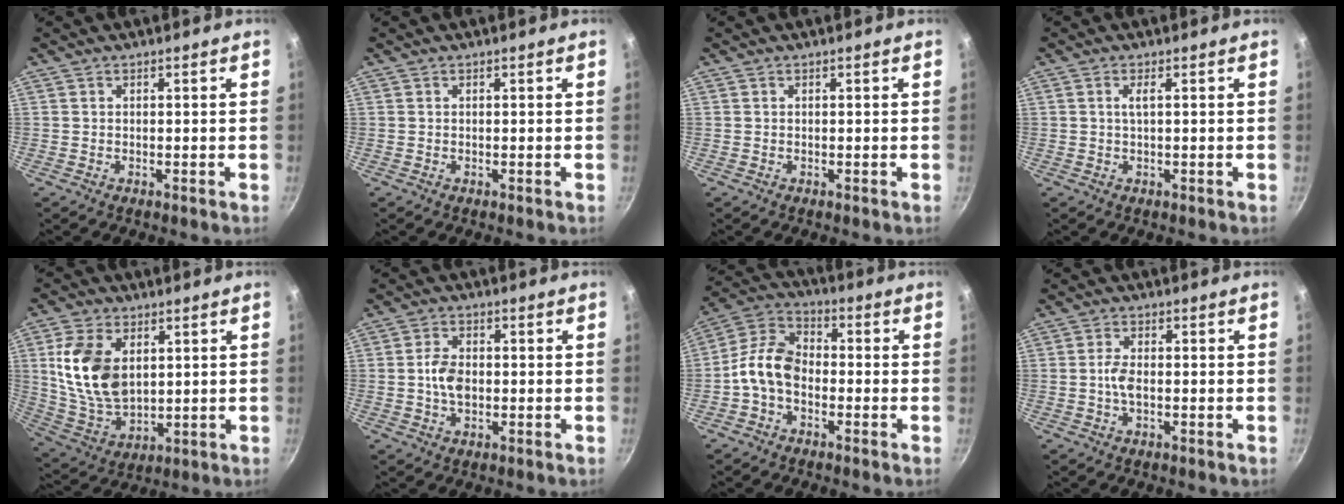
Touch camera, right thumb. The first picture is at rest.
{"total": 0.0}
{"total": 0.0}
{"total": 1.5, "force": [0.3, 0.2, 1.5], "torque": [-0.032, 0.001, 0.006]}
{"total": 15.0, "force": [3.4, 9.6, 11.0], "torque": [-0.195, -0.022, 0.077]}
{"total": 5.2, "force": [-0.3, 3.3, 4.0], "torque": [-0.068, 0.008, -0.009]}
{"total": 9.5, "force": [-2.4, 6.4, 6.5], "torque": [-0.109, 0.040, -0.066]}
{"total": 3.2, "force": [-0.4, 1.5, 2.9], "torque": [-0.061, 0.006, -0.012]}